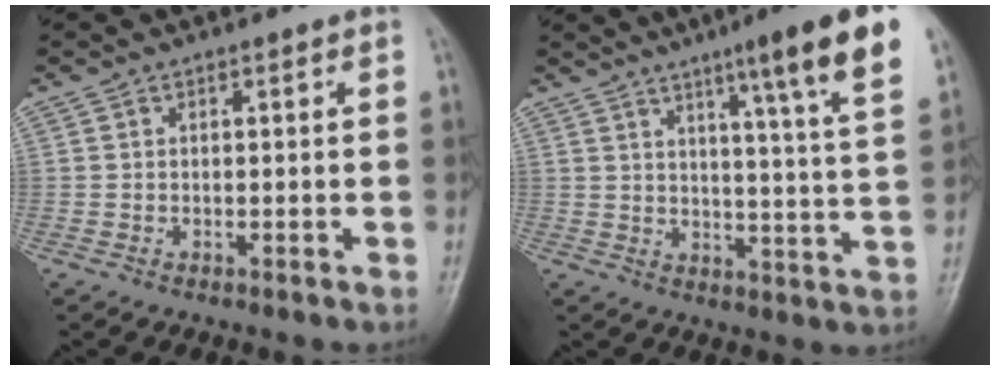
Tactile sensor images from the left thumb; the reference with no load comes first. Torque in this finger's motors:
{"motor_torque": [0.66, 0.55, 1.80, -0.98, 0.10]}